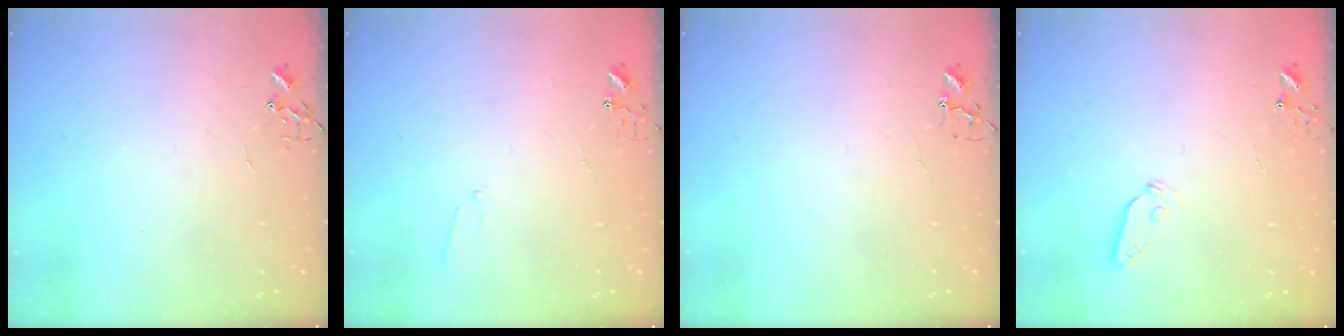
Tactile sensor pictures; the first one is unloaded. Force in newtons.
{"total": 4.8, "press": 4.7, "slide": 0.6}
{"total": 4.2, "press": 4.2, "slide": 0.6}
{"total": 3.8, "press": 3.8, "slide": 0.5}